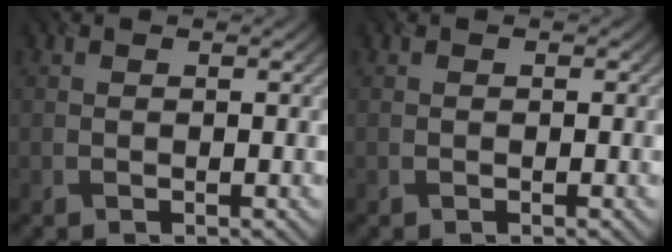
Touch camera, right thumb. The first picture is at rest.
{"total": 0.0}